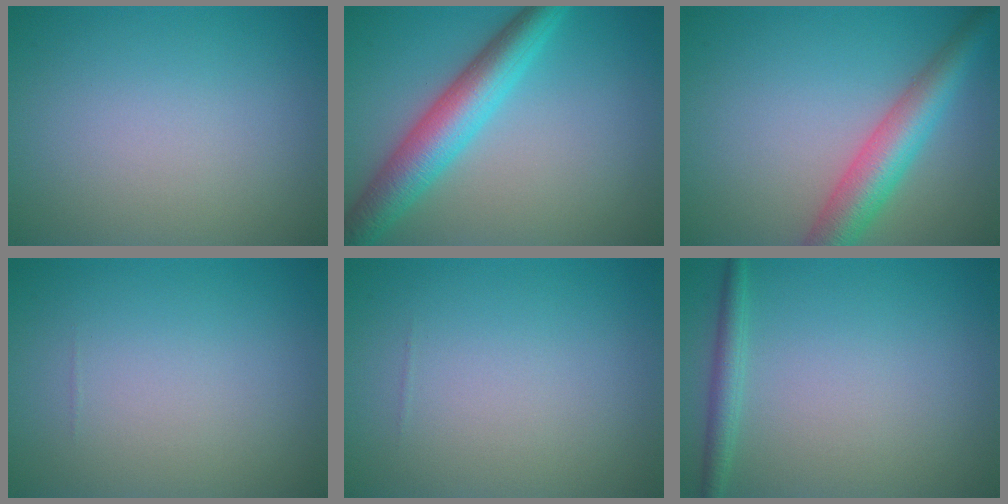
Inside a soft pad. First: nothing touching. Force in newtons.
{"total": 6.2, "press": 6.2, "slide": 0.0}
{"total": 5.5, "press": 5.5, "slide": 0.2}
{"total": 0.0}
{"total": 0.0}
{"total": 1.8, "press": 1.8, "slide": 0.1}